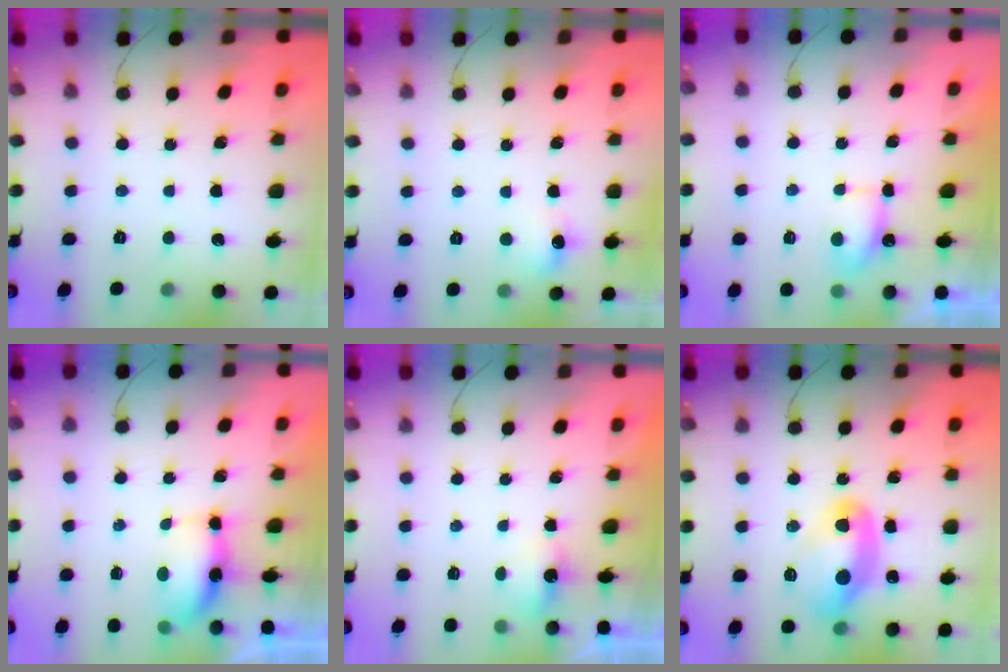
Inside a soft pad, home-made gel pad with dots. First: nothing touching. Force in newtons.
{"total": 6.6, "press": 6.4, "slide": 1.8}
{"total": 4.2, "press": 4.1, "slide": 1.0}
{"total": 6.9, "press": 6.9, "slide": 0.5}
{"total": 2.0, "press": 1.8, "slide": 0.8}
{"total": 12.2, "press": 12.1, "slide": 1.3}